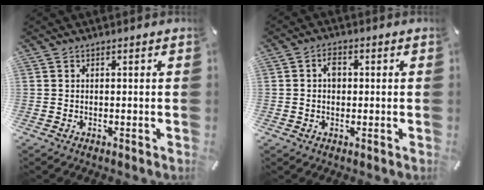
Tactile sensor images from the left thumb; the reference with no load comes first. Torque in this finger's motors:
{"motor_torque": [0.06, -0.10, 0.01, 0.04, 0.00]}